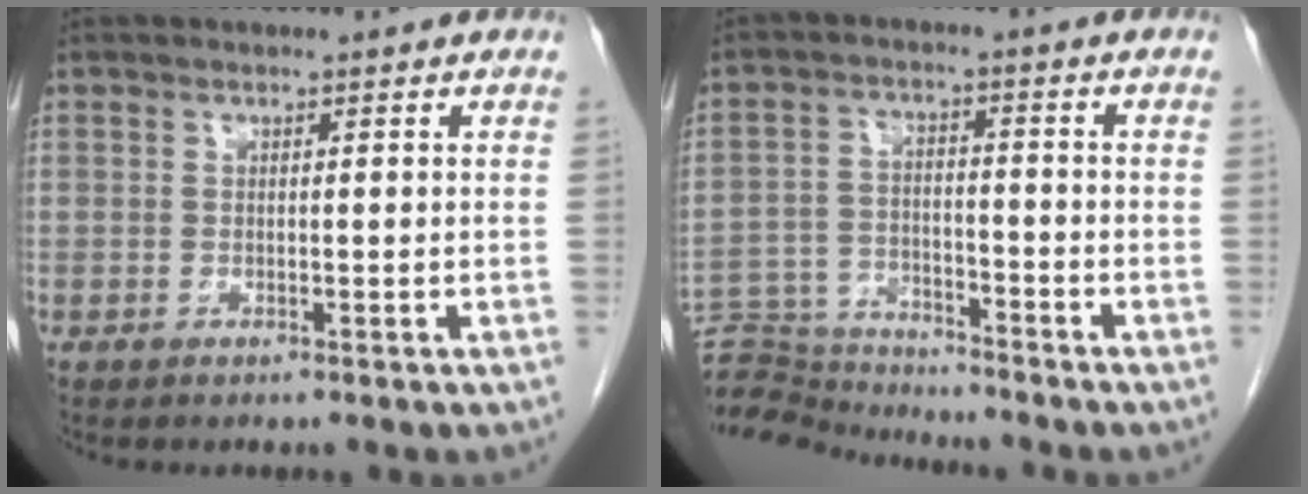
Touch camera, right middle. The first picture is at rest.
{"total": 9.3, "force": [-9.3, 0.5, 0.0], "torque": [-0.005, 0.007, -0.168]}